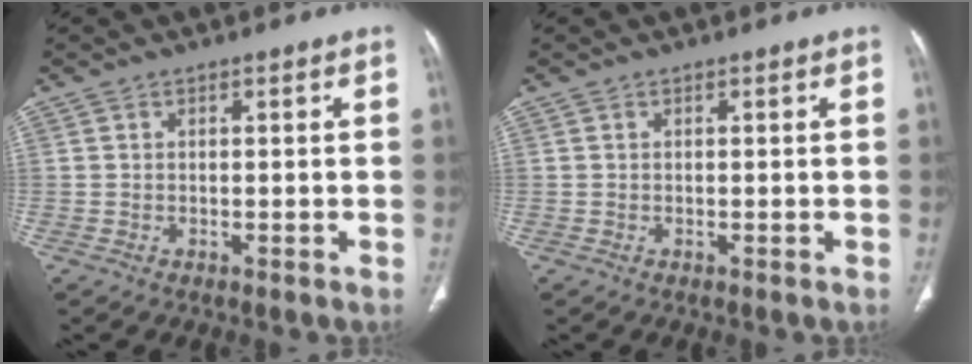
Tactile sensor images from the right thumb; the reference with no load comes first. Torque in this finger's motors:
{"motor_torque": [0.00, 0.00, 0.00, 0.00, 0.00]}